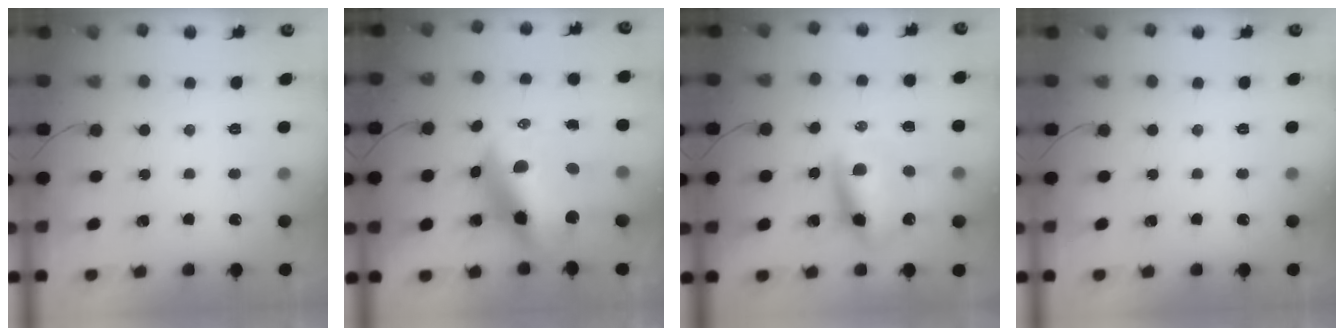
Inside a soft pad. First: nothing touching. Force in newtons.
{"total": 15.5, "press": 15.0, "slide": 4.0}
{"total": 10.3, "press": 9.9, "slide": 2.8}
{"total": 0.0}